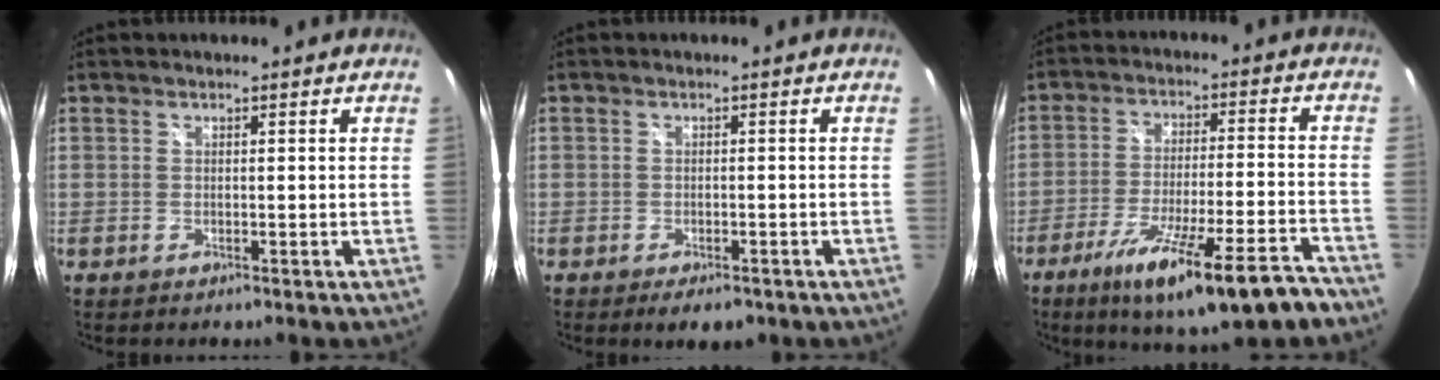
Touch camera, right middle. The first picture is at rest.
{"total": 3.7, "force": [-2.5, 1.7, 2.1], "torque": [-0.039, -0.006, -0.034]}
{"total": 18.8, "force": [-13.3, 2.6, 13.0], "torque": [-0.223, -0.047, -0.199]}